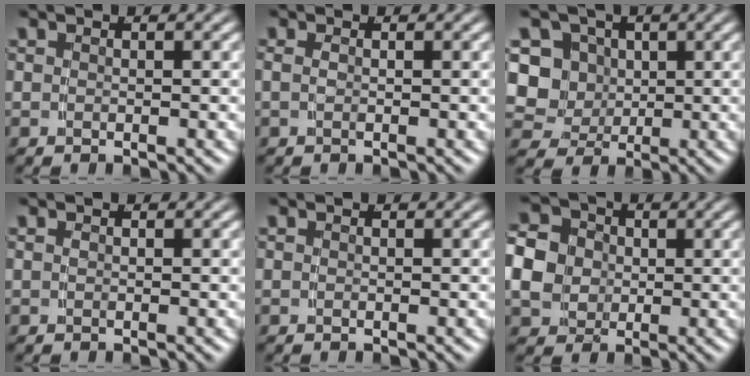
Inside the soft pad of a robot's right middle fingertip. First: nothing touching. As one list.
[{"total": 0.7, "force": [-0.2, 0.3, 0.6], "torque": [-0.016, -0.007, -0.001]}, {"total": 12.2, "force": [0.7, 11.2, 4.7], "torque": [-0.129, -0.036, 0.012]}, {"total": 0.0}, {"total": 0.0}, {"total": 8.4, "force": [1.0, 7.3, 4.1], "torque": [-0.093, -0.018, 0.018]}]